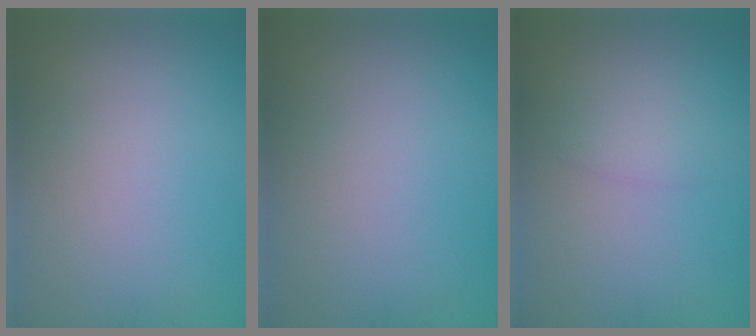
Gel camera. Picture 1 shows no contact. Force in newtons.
{"total": 0.0}
{"total": 1.2, "press": 1.2, "slide": 0.2}